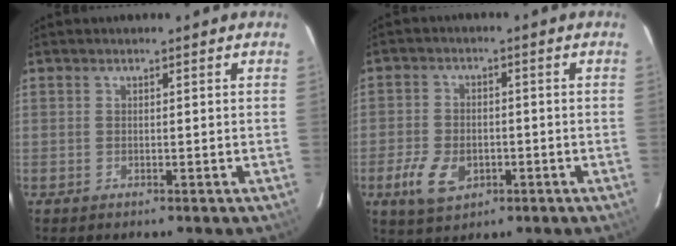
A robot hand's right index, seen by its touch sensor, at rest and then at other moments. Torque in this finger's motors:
{"motor_torque": [0.61, -0.52, 0.15, 0.04]}